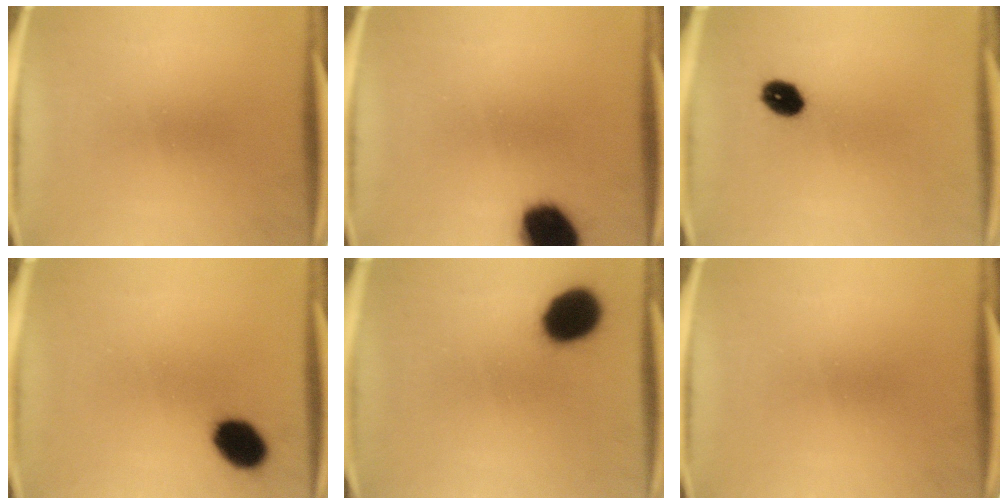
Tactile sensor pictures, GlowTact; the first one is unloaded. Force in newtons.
{"total": 14.9}
{"total": 5.3}
{"total": 8.4}
{"total": 12.9}
{"total": 0.0}